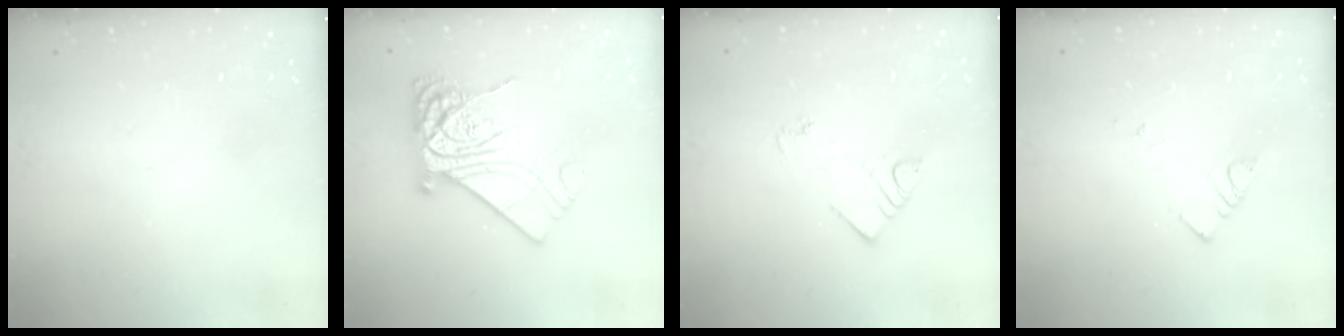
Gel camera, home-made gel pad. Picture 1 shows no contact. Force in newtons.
{"total": 14.7, "press": 14.7, "slide": 1.5}
{"total": 5.0, "press": 5.0, "slide": 0.2}
{"total": 2.5, "press": 2.5, "slide": 0.3}